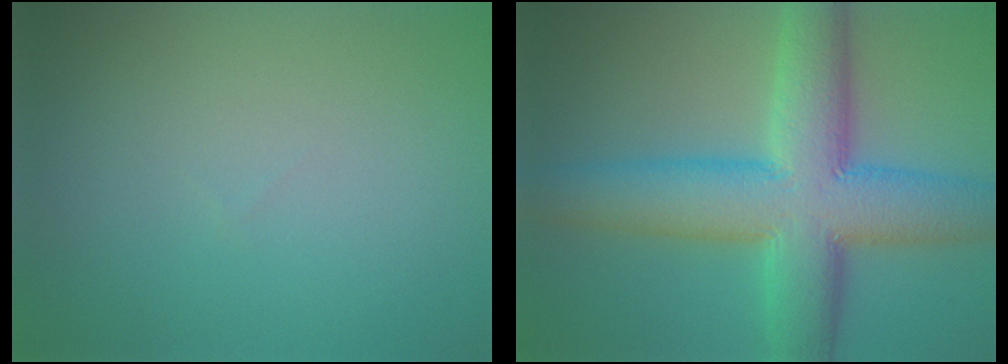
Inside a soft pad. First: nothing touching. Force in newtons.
{"total": 11.2, "press": 11.2, "slide": 0.2}